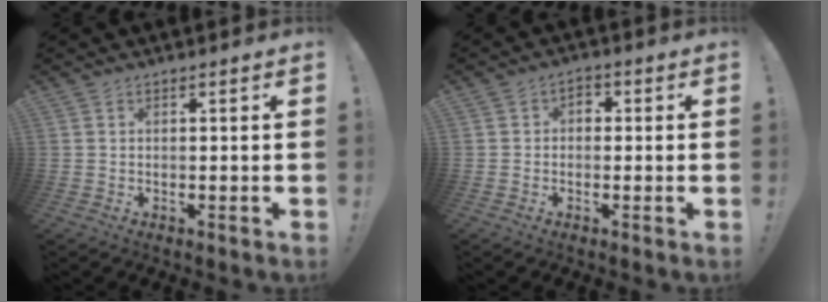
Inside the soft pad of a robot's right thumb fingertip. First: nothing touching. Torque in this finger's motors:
{"motor_torque": [0.46, 0.39, -0.08, 0.08, -0.02]}